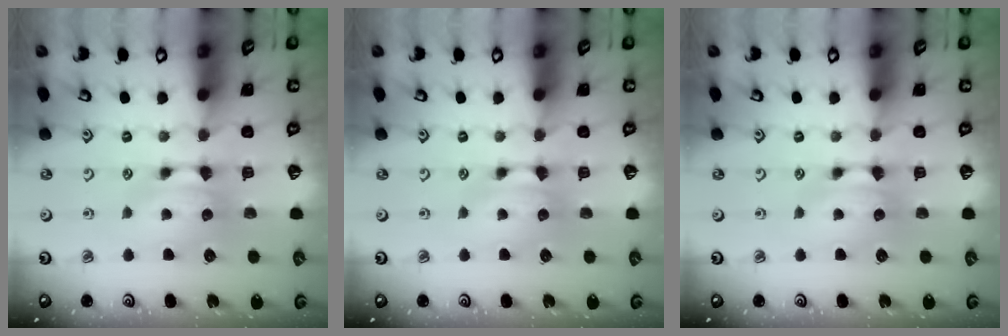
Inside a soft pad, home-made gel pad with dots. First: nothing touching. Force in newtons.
{"total": 0.0}
{"total": 0.0}